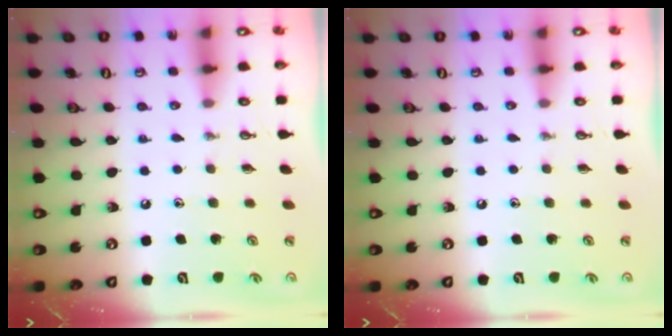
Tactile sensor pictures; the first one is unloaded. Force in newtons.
{"total": 0.0}